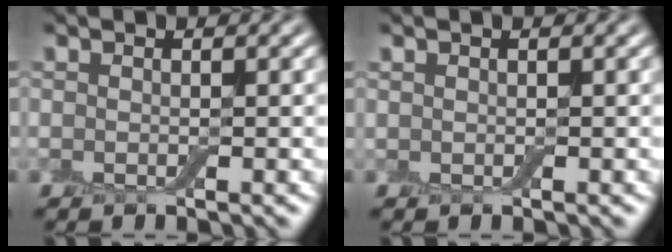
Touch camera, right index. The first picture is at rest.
{"total": 0.0}